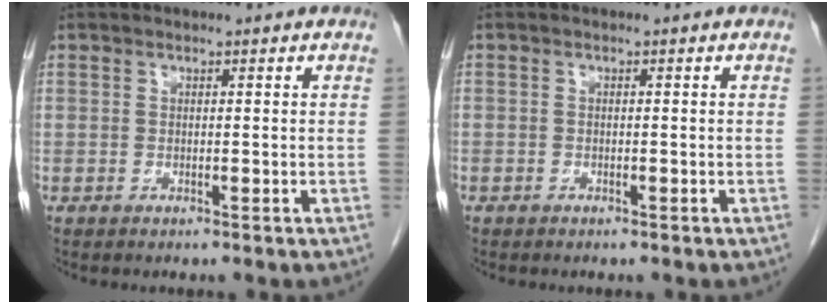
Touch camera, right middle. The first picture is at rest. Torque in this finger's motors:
{"motor_torque": [0.54, -0.95, -0.40, -0.20]}